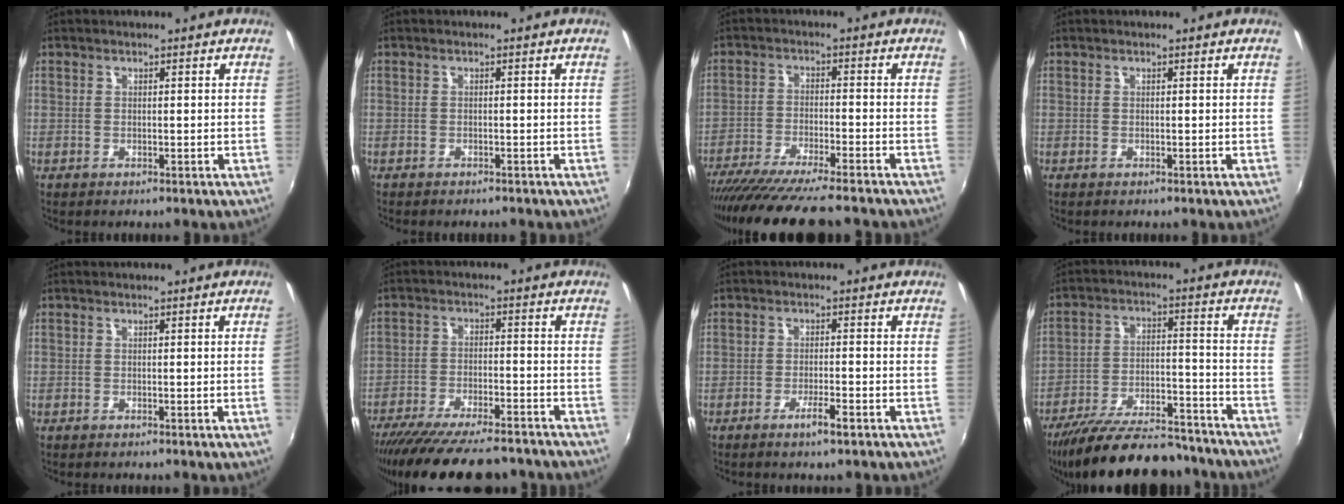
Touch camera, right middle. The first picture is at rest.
{"total": 2.1, "force": [-1.9, 0.5, 0.8], "torque": [-0.022, -0.011, -0.029]}
{"total": 16.4, "force": [-14.3, 0.6, 8.1], "torque": [-0.157, -0.045, -0.231]}
{"total": 0.0}
{"total": 0.8, "force": [0.0, -0.5, 0.6], "torque": [-0.004, -0.003, -0.001]}
{"total": 20.5, "force": [-17.4, 4.6, 9.8], "torque": [-0.189, -0.040, -0.258]}
{"total": 3.3, "force": [-2.1, 0.3, 2.5], "torque": [-0.054, -0.002, -0.037]}
{"total": 23.7, "force": [-20.3, 6.2, 10.5], "torque": [-0.196, -0.018, -0.292]}